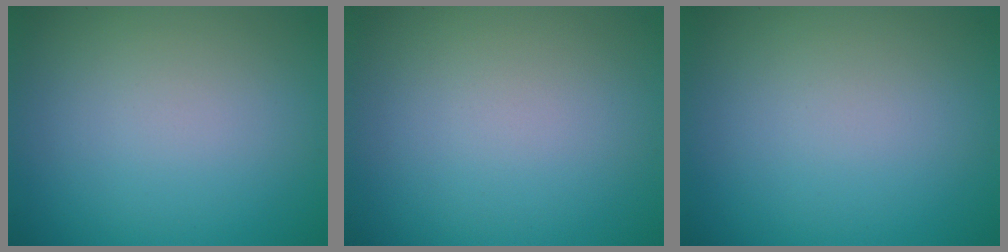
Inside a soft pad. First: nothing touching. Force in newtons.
{"total": 0.0}
{"total": 0.0}